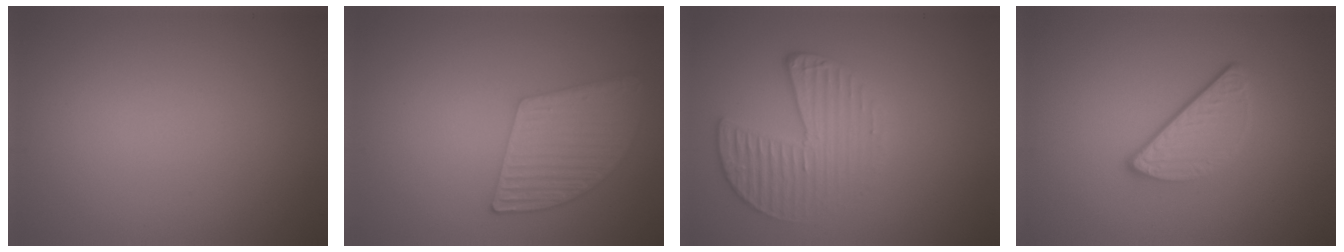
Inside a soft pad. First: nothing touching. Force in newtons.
{"total": 5.2, "press": 3.9, "slide": 3.4}
{"total": 3.3, "press": 3.0, "slide": 1.5}
{"total": 3.0, "press": 2.3, "slide": 1.9}